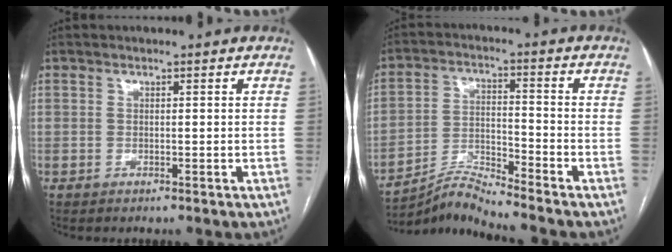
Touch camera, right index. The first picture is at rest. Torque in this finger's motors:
{"motor_torque": [-0.76, -0.69, -0.18, -0.09]}